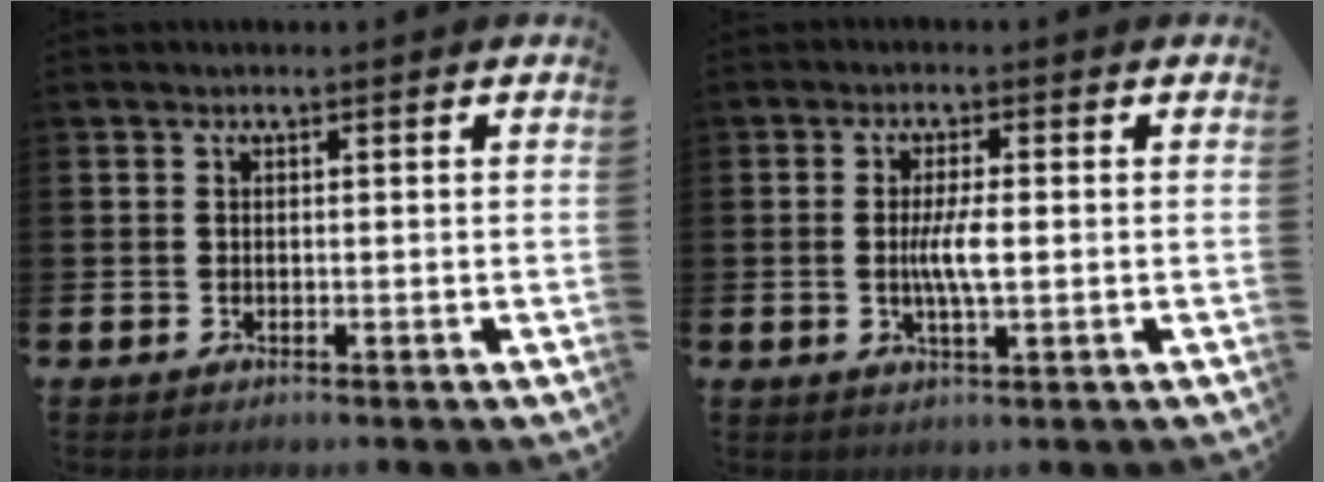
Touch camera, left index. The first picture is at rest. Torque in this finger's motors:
{"motor_torque": [0.35, 0.33, 0.15, 0.11]}